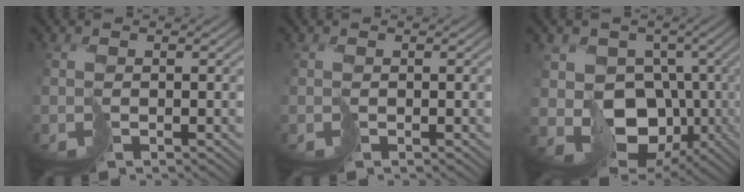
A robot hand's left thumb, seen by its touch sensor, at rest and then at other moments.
{"total": 0.0}
{"total": 11.9, "force": [-3.4, 9.3, 6.7], "torque": [-0.129, -0.018, -0.060]}